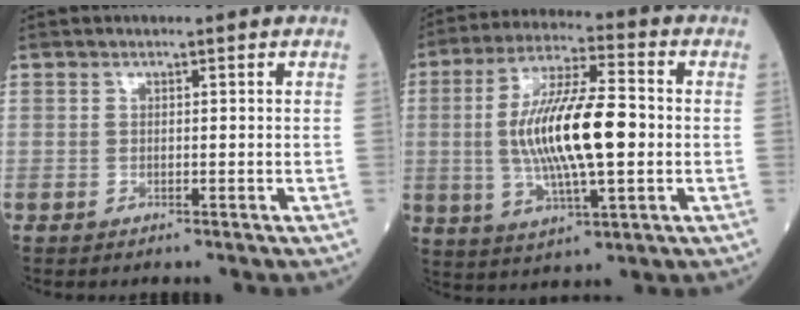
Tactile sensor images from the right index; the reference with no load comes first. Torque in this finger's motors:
{"motor_torque": [2.14, 0.00, 0.45, 0.21]}